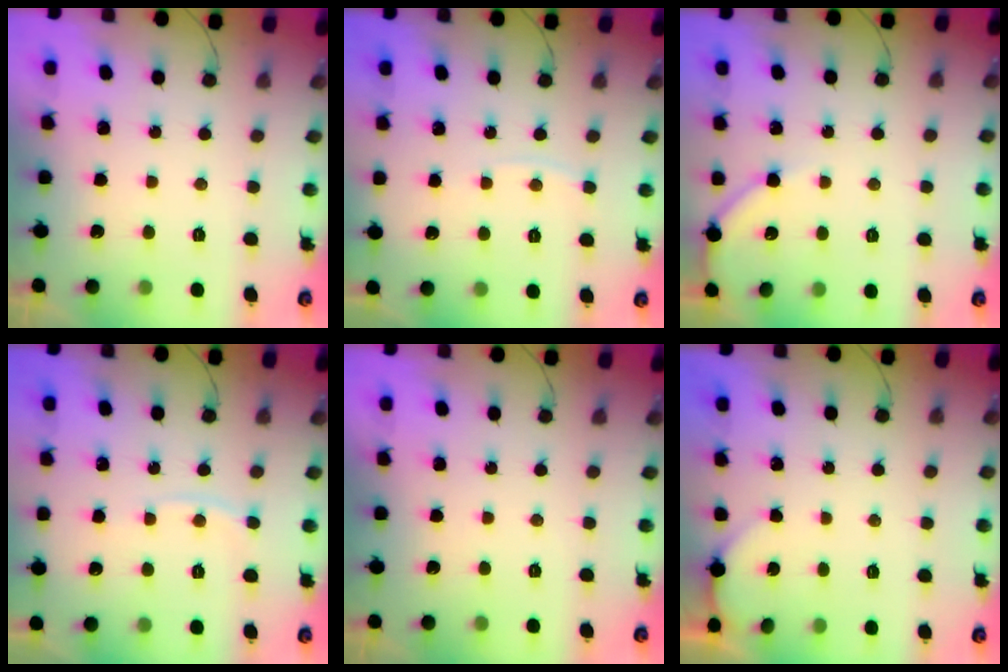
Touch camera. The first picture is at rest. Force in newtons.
{"total": 2.7, "press": 2.7, "slide": 0.4}
{"total": 5.4, "press": 5.4, "slide": 0.6}
{"total": 4.1, "press": 4.1, "slide": 0.2}
{"total": 0.0}
{"total": 1.0, "press": 1.0, "slide": 0.1}